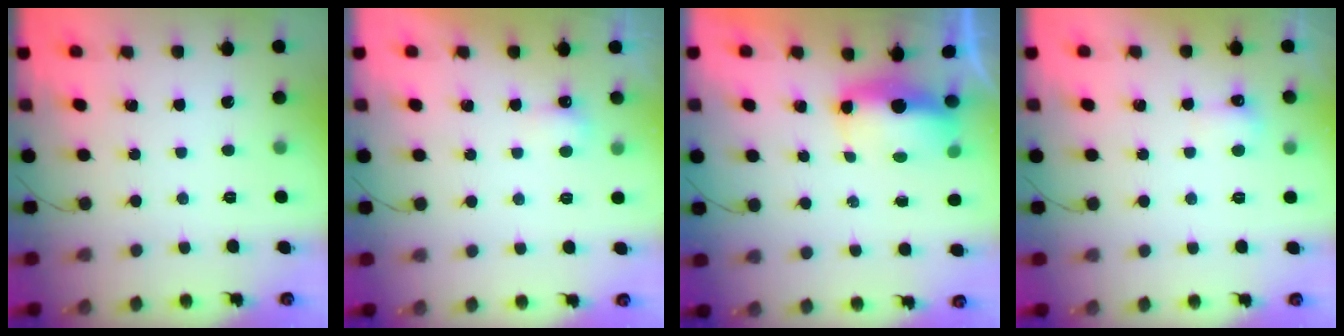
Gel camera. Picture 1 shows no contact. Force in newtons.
{"total": 3.0, "press": 3.0, "slide": 0.6}
{"total": 6.0, "press": 5.9, "slide": 1.0}
{"total": 4.1, "press": 3.9, "slide": 1.1}